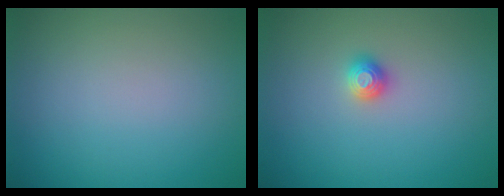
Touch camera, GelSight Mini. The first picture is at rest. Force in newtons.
{"total": 1.2, "press": 1.2, "slide": 0.2}